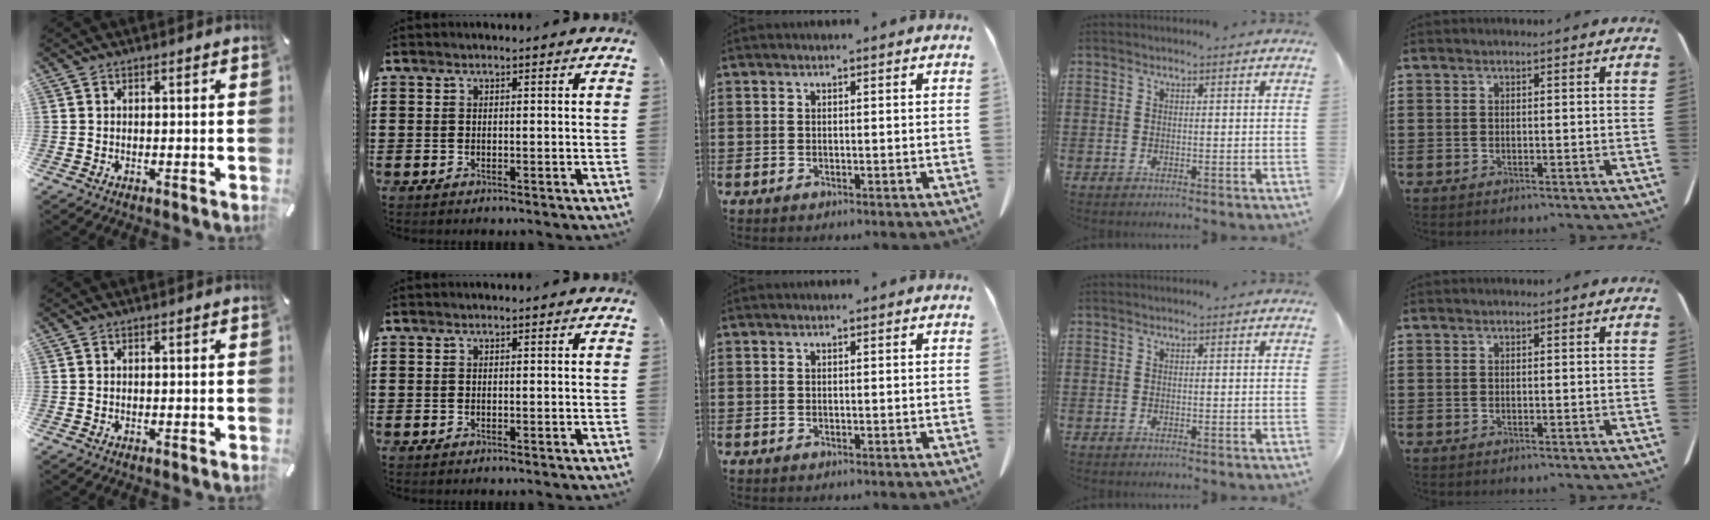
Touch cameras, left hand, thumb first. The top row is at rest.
{}